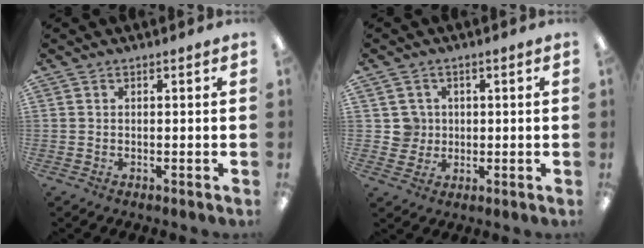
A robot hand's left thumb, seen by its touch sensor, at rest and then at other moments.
{"total": 4.4, "force": [0.7, 4.3, 0.2], "torque": [-0.002, 0.003, 0.011]}